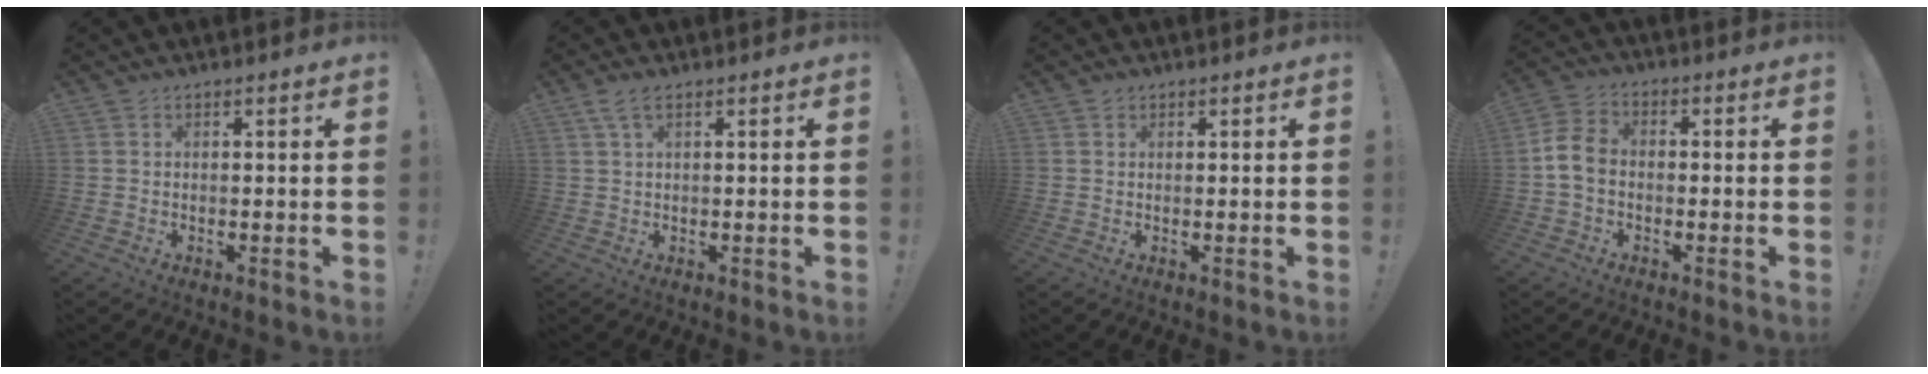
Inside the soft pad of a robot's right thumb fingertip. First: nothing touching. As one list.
[{"total": 3.5, "force": [1.8, 1.0, 2.8], "torque": [-0.066, 0.004, 0.035]}, {"total": 0.8, "force": [0.6, 0.6, 0.2], "torque": [-0.003, 0.001, 0.011]}, {"total": 7.2, "force": [-1.3, 5.4, 4.6], "torque": [-0.090, 0.016, -0.020]}]